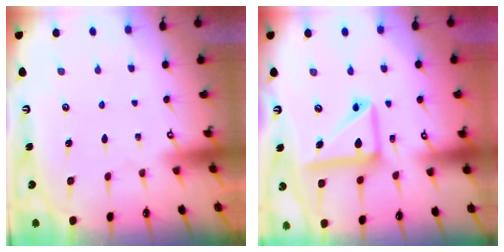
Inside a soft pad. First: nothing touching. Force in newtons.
{"total": 13.7, "press": 13.6, "slide": 2.2}